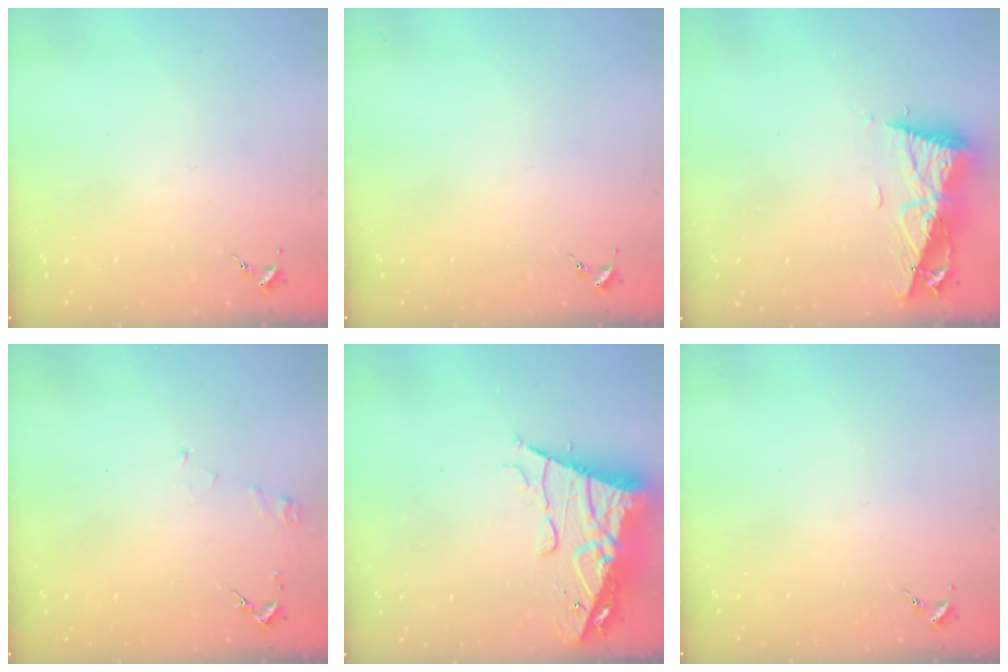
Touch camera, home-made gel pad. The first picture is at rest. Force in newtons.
{"total": 0.0}
{"total": 10.4, "press": 10.3, "slide": 1.4}
{"total": 3.7, "press": 3.7, "slide": 0.5}
{"total": 15.2, "press": 15.1, "slide": 1.8}
{"total": 0.0}